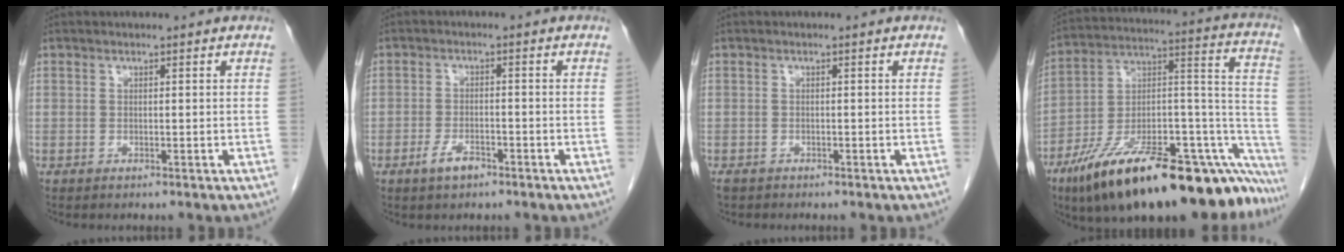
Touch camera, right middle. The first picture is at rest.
{"total": 3.2, "force": [-2.1, 1.2, 2.1], "torque": [-0.044, 0.002, -0.038]}
{"total": 1.3, "force": [-1.1, 0.6, 0.2], "torque": [-0.012, -0.001, -0.018]}
{"total": 33.2, "force": [-24.8, 8.0, 20.7], "torque": [-0.219, 0.014, -0.365]}